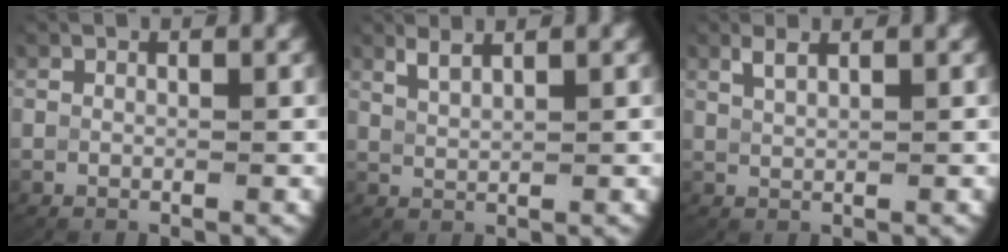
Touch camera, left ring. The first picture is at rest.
{"total": 2.0, "force": [1.7, 0.2, 1.0], "torque": [-0.027, -0.002, 0.038]}
{"total": 1.4, "force": [1.1, -0.1, 0.8], "torque": [-0.020, 0.001, 0.028]}